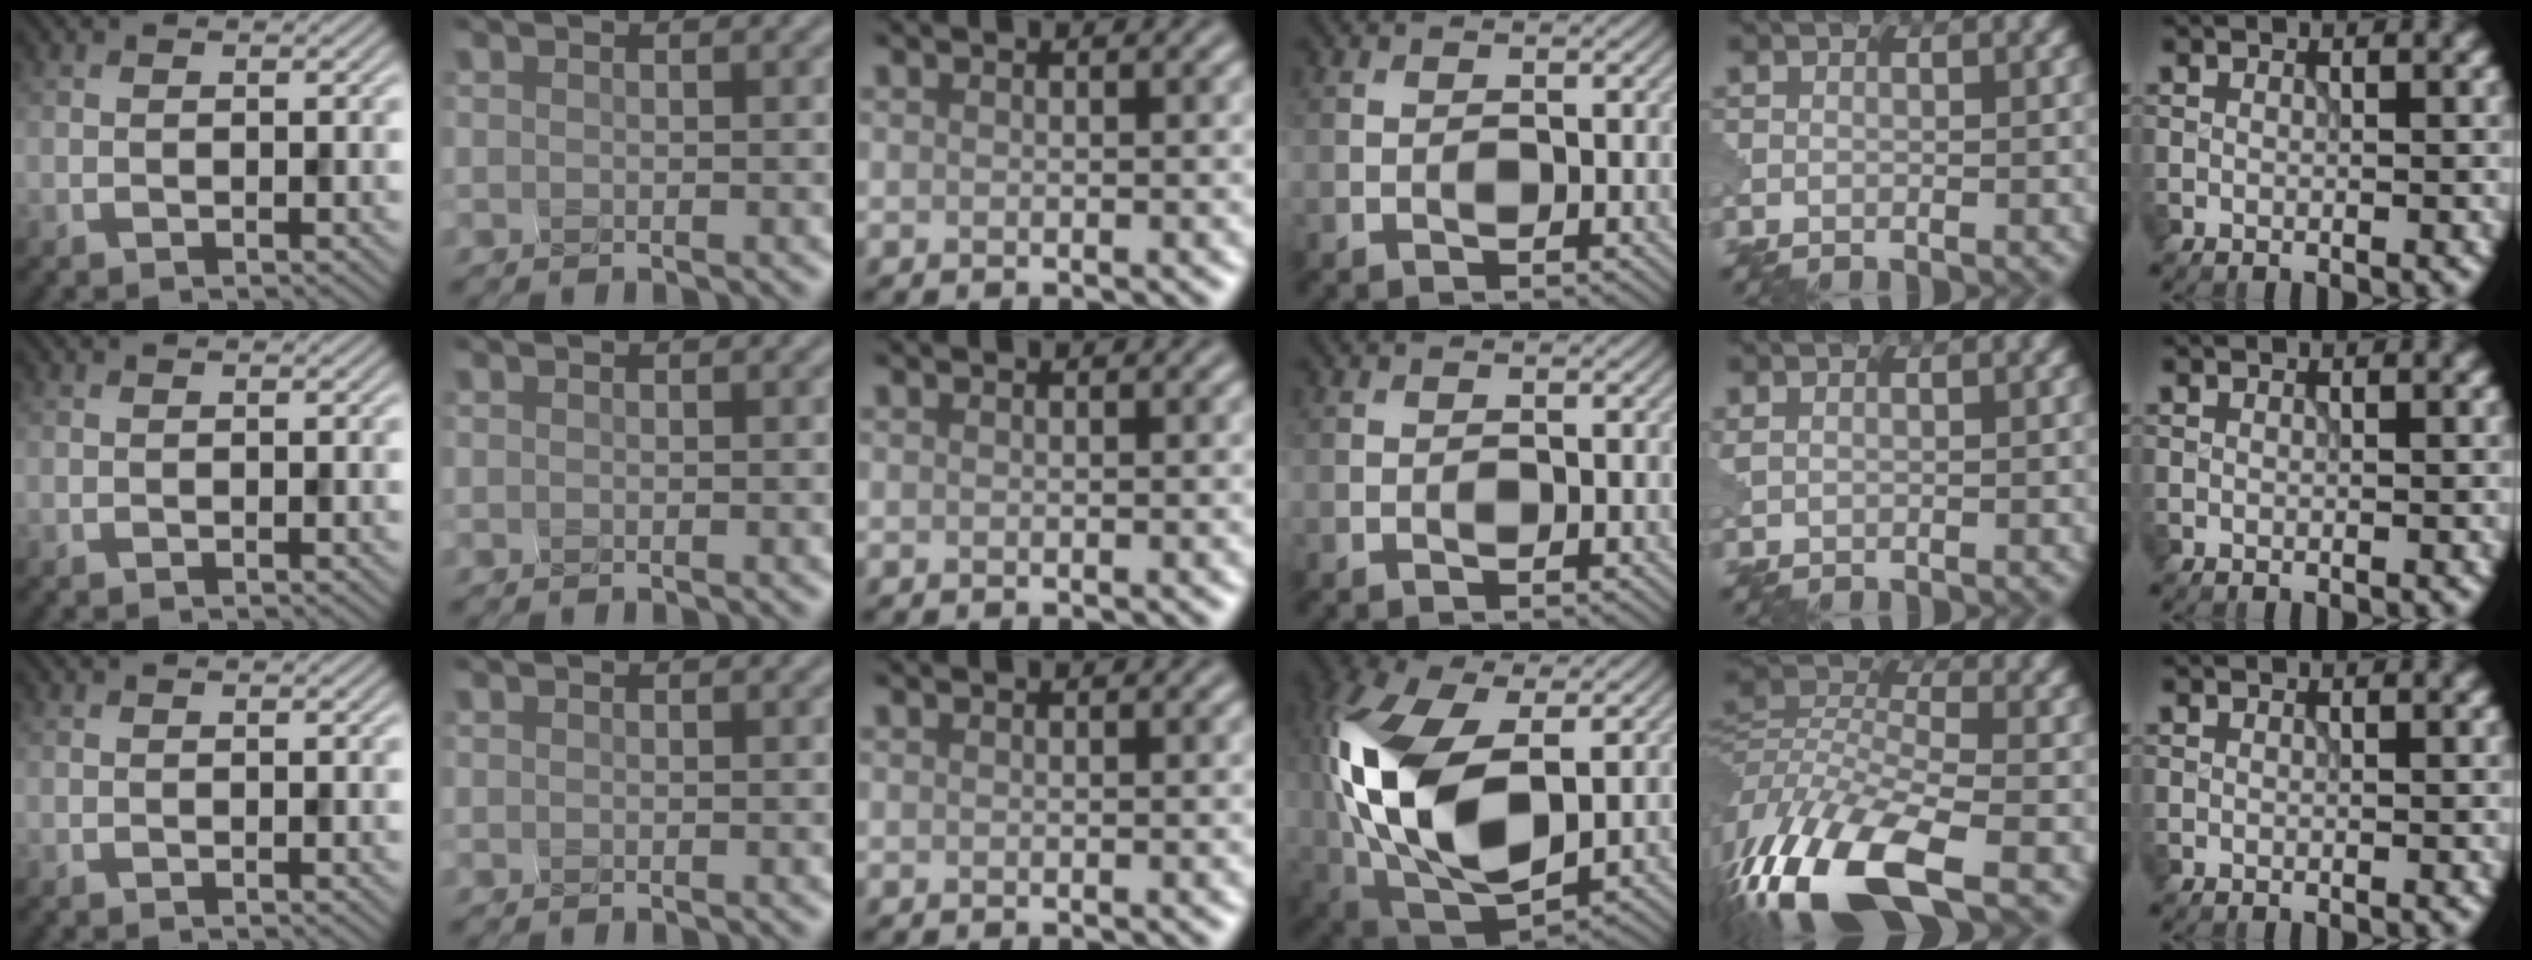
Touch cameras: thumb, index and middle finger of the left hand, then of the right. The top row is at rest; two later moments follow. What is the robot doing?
{"motion": "squeeze", "object": "clothespin"}